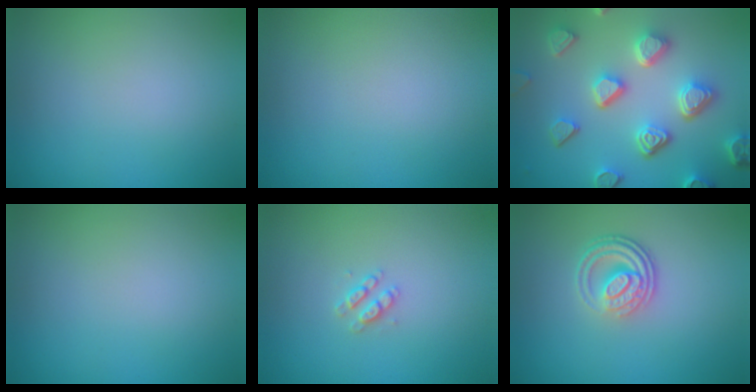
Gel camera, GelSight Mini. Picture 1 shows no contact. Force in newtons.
{"total": 0.0}
{"total": 6.7, "press": 5.3, "slide": 4.0}
{"total": 0.0}
{"total": 1.4, "press": 1.3, "slide": 0.3}
{"total": 3.9, "press": 2.7, "slide": 2.7}